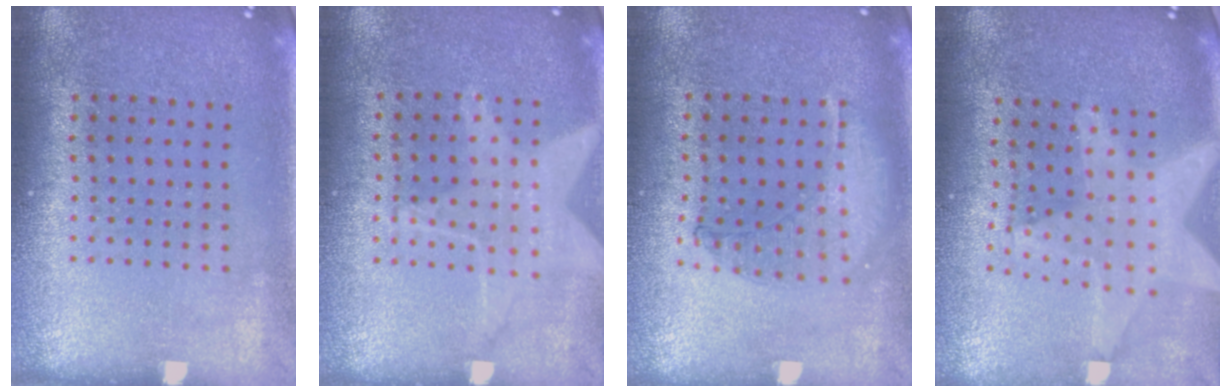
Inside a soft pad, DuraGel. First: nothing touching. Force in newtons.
{"total": 1.1, "press": 1.1, "slide": 0.3}
{"total": 0.9, "press": 0.9, "slide": 0.2}
{"total": 2.1, "press": 1.7, "slide": 1.1}